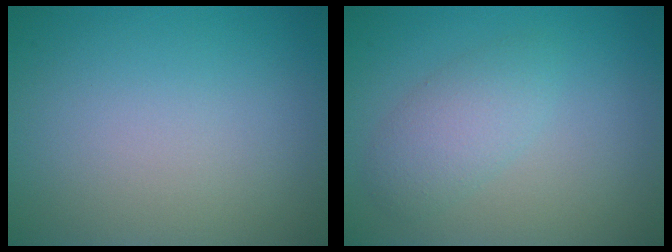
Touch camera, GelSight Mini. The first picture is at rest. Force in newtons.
{"total": 2.7, "press": 2.7, "slide": 0.1}